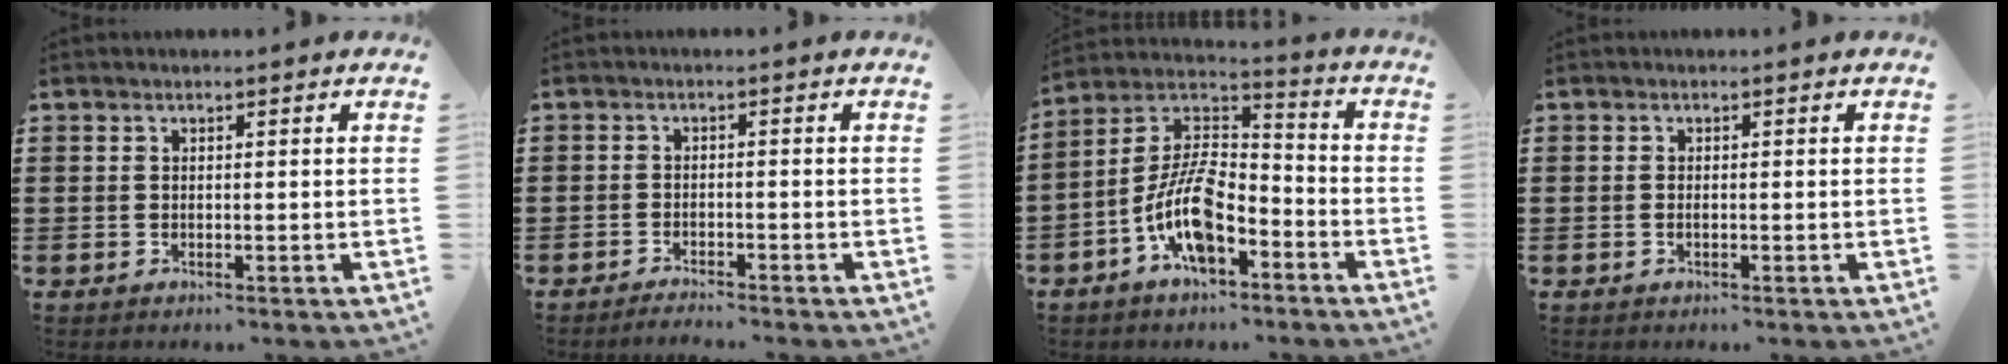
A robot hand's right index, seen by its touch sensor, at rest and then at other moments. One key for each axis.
{"total": 1.7, "fx": -1.7, "fy": 0.0, "fz": 0.2, "tx": -0.006, "ty": 0.003, "tz": -0.035}
{"total": 11.0, "fx": -5.6, "fy": 4.4, "fz": 8.4, "tx": -0.196, "ty": -0.007, "tz": -0.109}
{"total": 0.6, "fx": -0.2, "fy": -0.1, "fz": 0.6, "tx": -0.012, "ty": -0.007, "tz": -0.002}